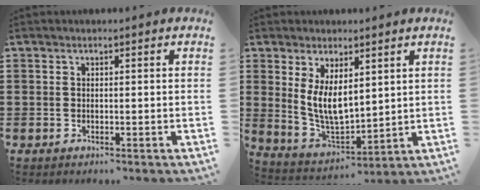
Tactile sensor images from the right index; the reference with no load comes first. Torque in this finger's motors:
{"motor_torque": [0.60, 0.45, 0.44, 0.16]}